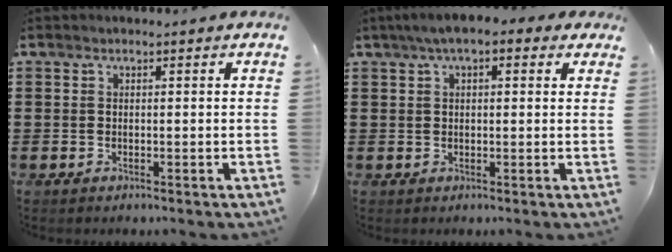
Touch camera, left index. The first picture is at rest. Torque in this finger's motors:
{"motor_torque": [2.14, 0.00, 0.52, -0.04]}